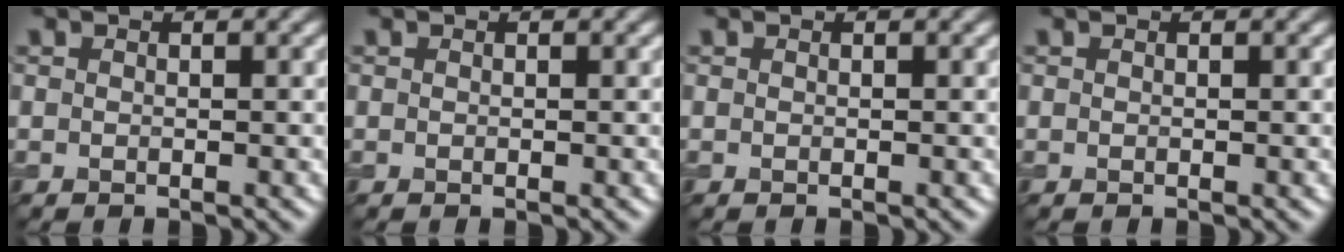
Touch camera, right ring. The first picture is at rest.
{"total": 0.0}
{"total": 0.0}
{"total": 0.0}